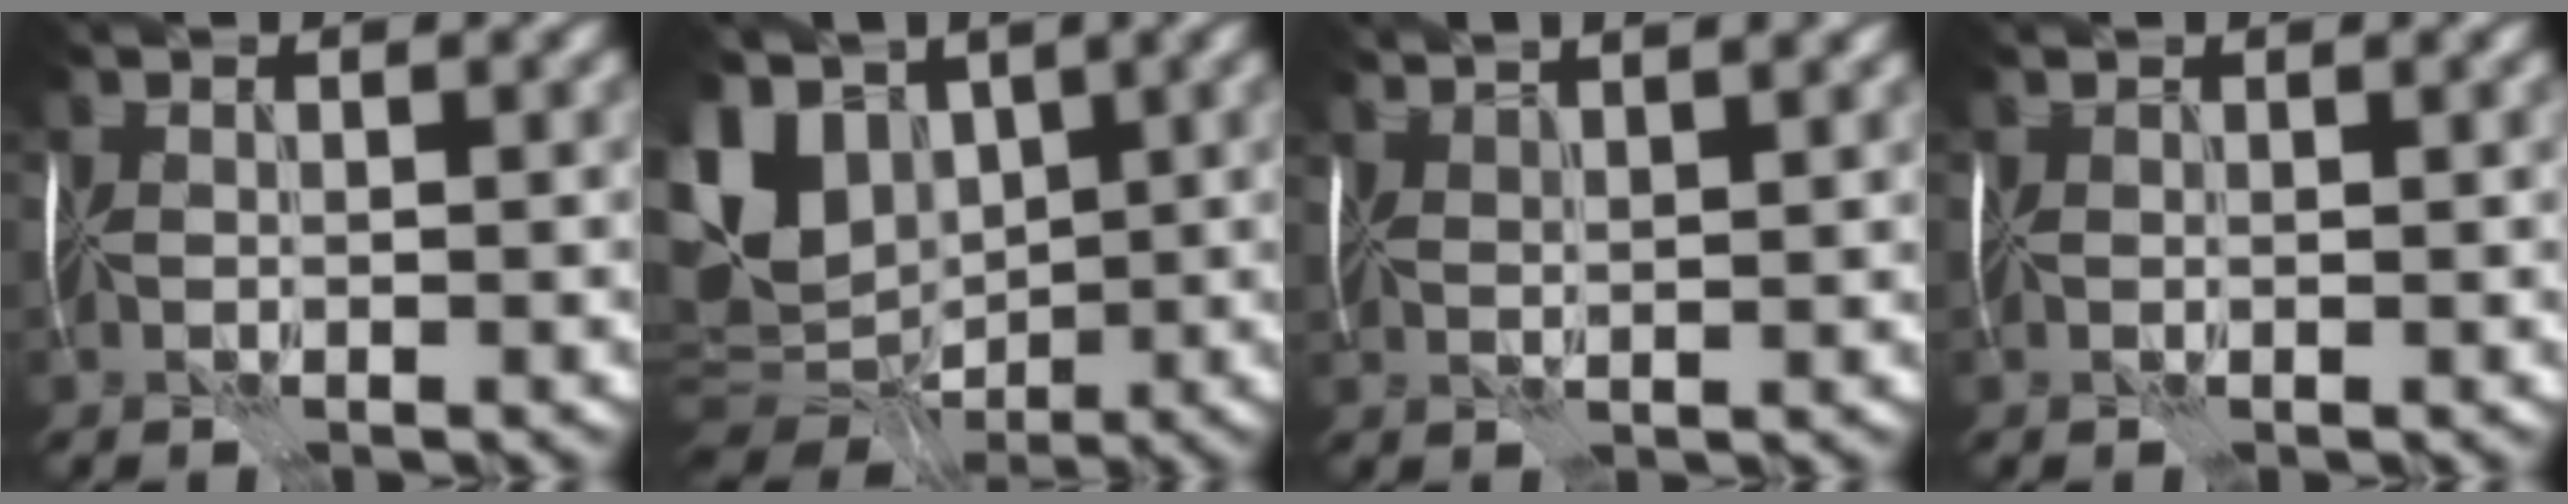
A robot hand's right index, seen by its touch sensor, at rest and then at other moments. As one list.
[{"total": 9.7, "force": [1.6, 7.0, 6.4], "torque": [-0.157, -0.005, 0.030]}, {"total": 5.4, "force": [4.2, 1.5, 3.0], "torque": [-0.029, 0.029, 0.037]}, {"total": 0.6, "force": [0.6, -0.1, 0.1], "torque": [-0.001, -0.001, 0.003]}]